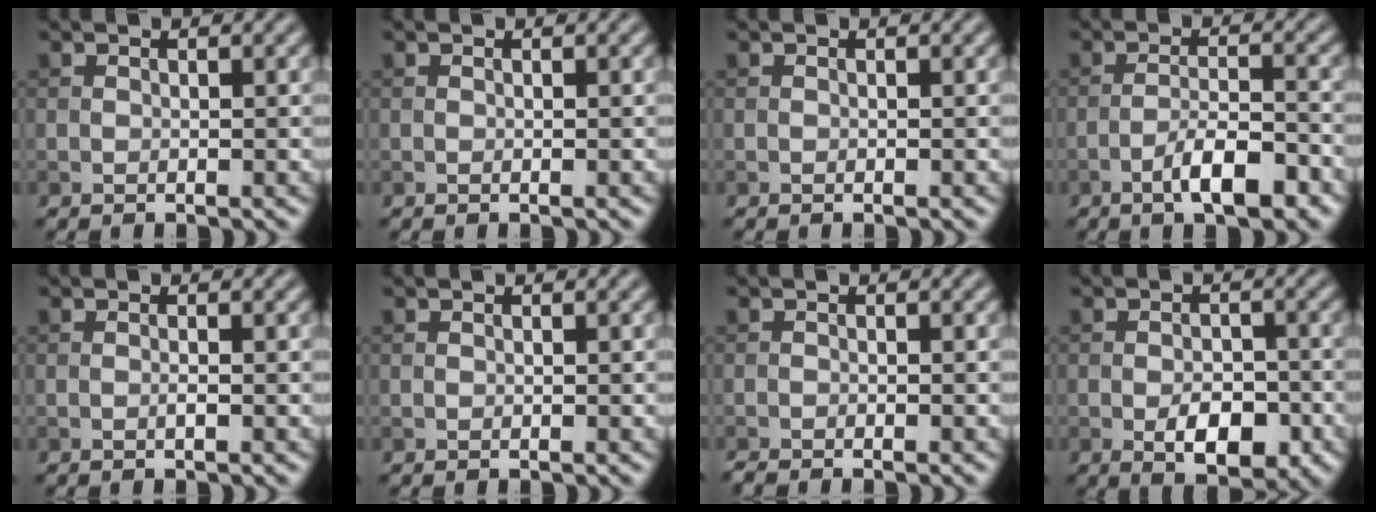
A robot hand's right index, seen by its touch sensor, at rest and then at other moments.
{"total": 0.0}
{"total": 0.0}
{"total": 5.0, "force": [-2.8, 1.3, 3.9], "torque": [-0.068, 0.007, -0.047]}
{"total": 0.6, "force": [-0.2, 0.0, 0.5], "torque": [-0.011, 0.000, -0.005]}
{"total": 0.0}
{"total": 1.2, "force": [-1.2, 0.0, 0.4], "torque": [-0.010, -0.003, -0.023]}
{"total": 4.8, "force": [-1.8, 2.5, 3.6], "torque": [-0.053, -0.003, -0.027]}